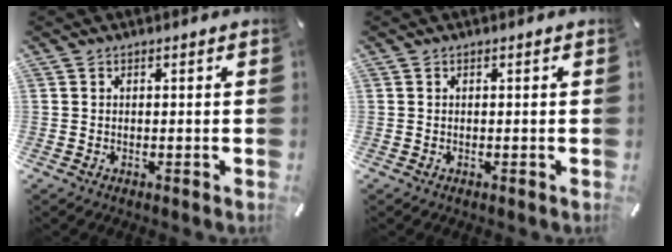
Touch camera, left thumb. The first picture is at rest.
{"total": 0.0}